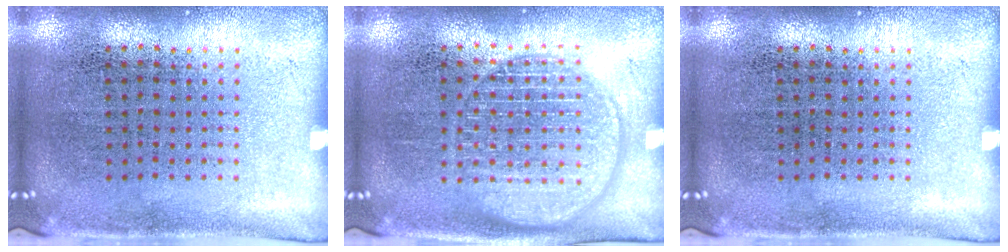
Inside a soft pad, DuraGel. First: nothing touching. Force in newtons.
{"total": 3.3, "press": 3.3, "slide": 0.5}
{"total": 0.0}